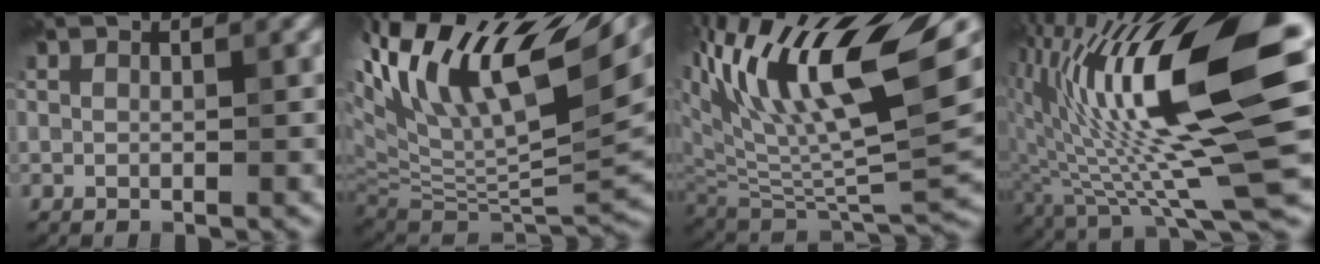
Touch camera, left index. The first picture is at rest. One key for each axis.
{"total": 15.2, "fx": 6.7, "fy": 5.4, "fz": 12.5, "tx": -0.251, "ty": 0.034, "tz": 0.131}
{"total": 13.8, "fx": 6.5, "fy": 4.9, "fz": 11.2, "tx": -0.196, "ty": 0.022, "tz": 0.120}
{"total": 14.5, "fx": 1.6, "fy": 4.0, "fz": 13.9, "tx": -0.238, "ty": -0.006, "tz": 0.034}